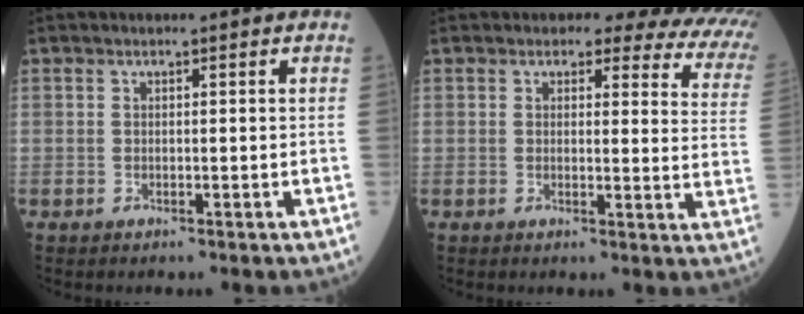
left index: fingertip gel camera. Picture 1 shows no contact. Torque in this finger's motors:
{"motor_torque": [0.74, -1.23, 0.31, 0.09]}